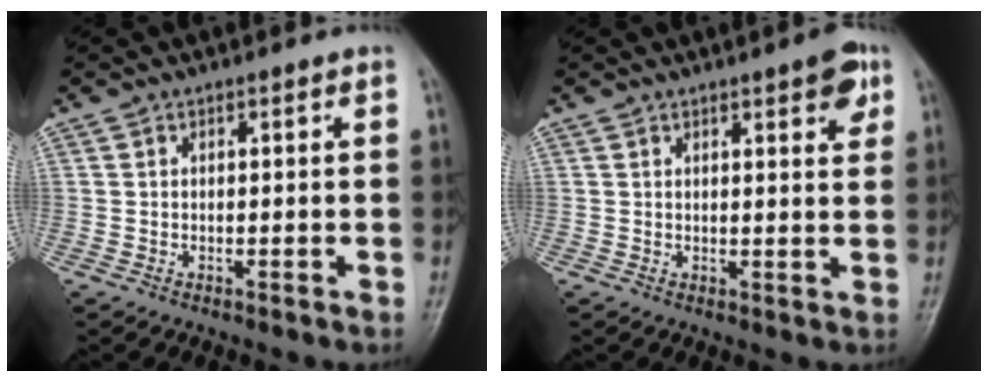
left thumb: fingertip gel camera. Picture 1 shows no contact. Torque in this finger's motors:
{"motor_torque": [-0.05, 0.05, 0.13, -0.08, 0.08]}